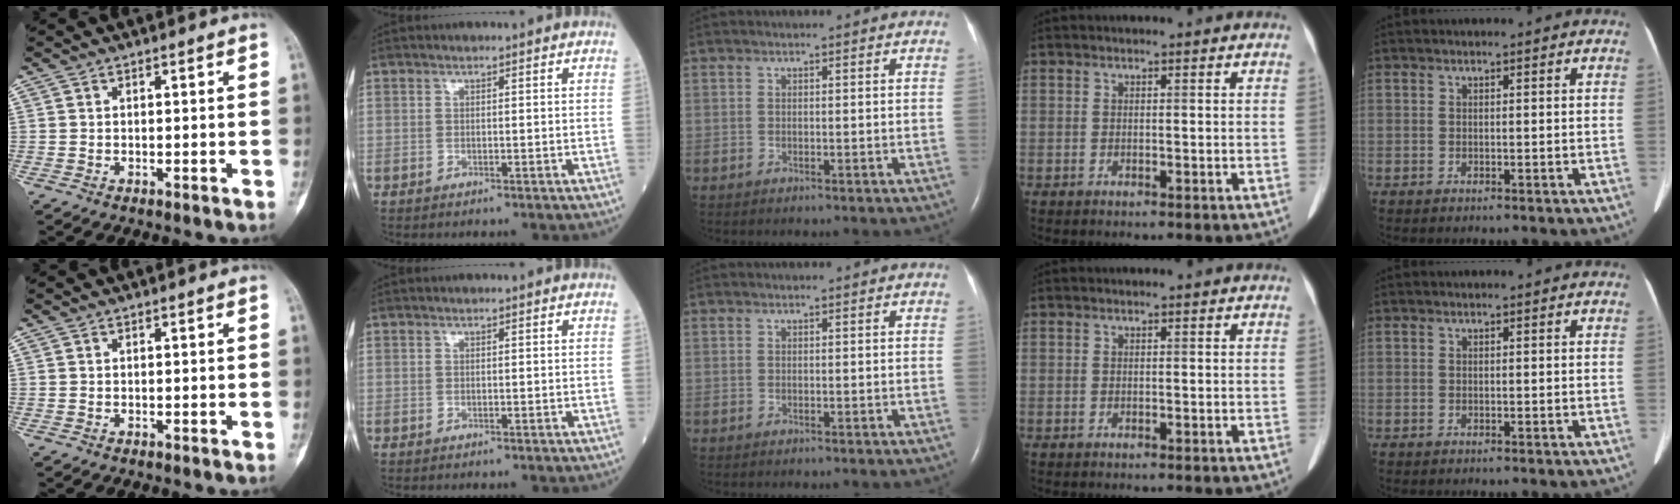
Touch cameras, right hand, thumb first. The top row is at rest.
{}